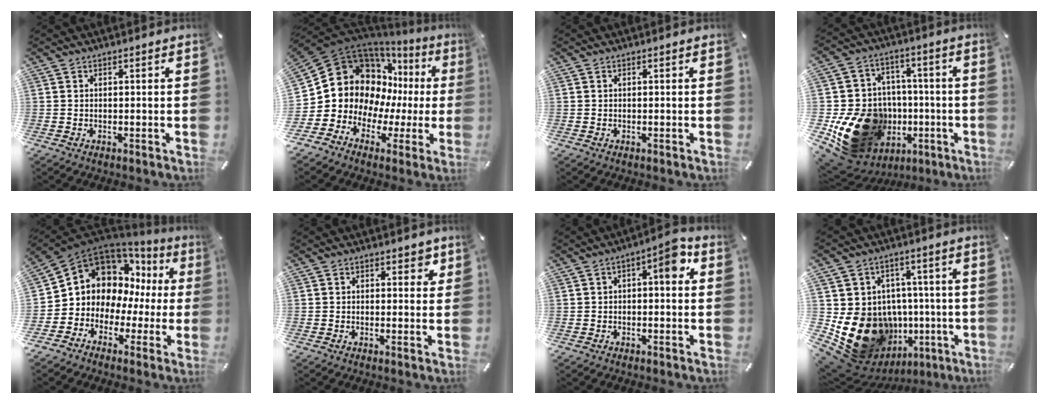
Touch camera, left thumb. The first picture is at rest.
{"total": 15.9, "force": [3.9, 13.8, 6.8], "torque": [-0.129, -0.049, 0.089]}
{"total": 0.0}
{"total": 22.4, "force": [-5.6, 18.6, 11.1], "torque": [-0.198, 0.026, -0.048]}
{"total": 10.1, "force": [3.0, 9.2, 2.9], "torque": [-0.065, -0.037, 0.065]}
{"total": 2.7, "force": [0.7, 1.9, 1.8], "torque": [-0.014, -0.001, 0.004]}
{"total": 7.3, "force": [0.9, 3.0, 6.6], "torque": [-0.086, 0.005, 0.006]}
{"total": 19.5, "force": [-4.2, 16.0, 10.3], "torque": [-0.179, 0.012, -0.038]}